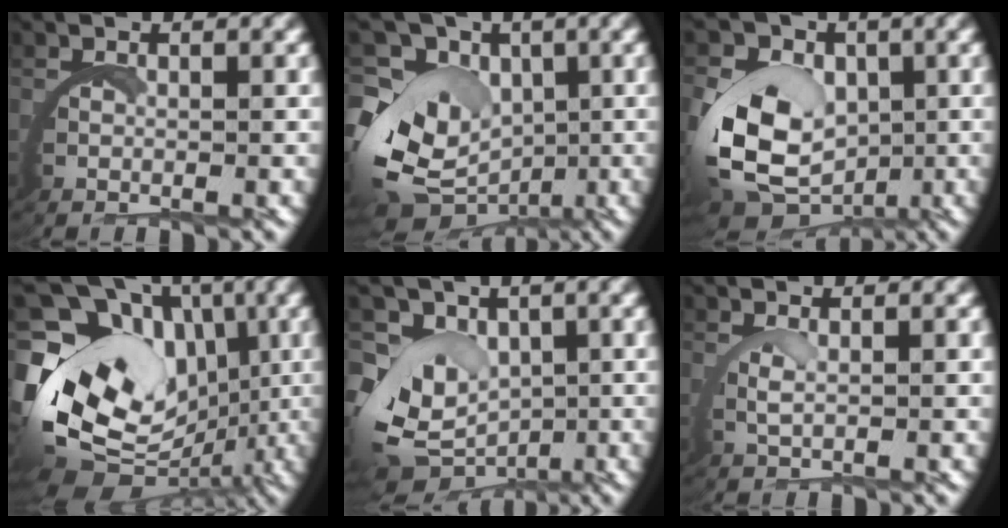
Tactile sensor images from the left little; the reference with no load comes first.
{"total": 11.3, "force": [-1.6, 9.2, 6.3], "torque": [-0.142, -0.052, -0.009]}
{"total": 10.2, "force": [-0.9, 8.1, 6.2], "torque": [-0.153, -0.038, -0.005]}
{"total": 18.0, "force": [-1.3, 13.8, 11.5], "torque": [-0.240, -0.063, -0.001]}
{"total": 9.0, "force": [-1.1, 7.5, 4.9], "torque": [-0.133, -0.052, 0.003]}
{"total": 1.4, "force": [1.1, -0.5, 0.8], "torque": [-0.025, -0.004, 0.024]}